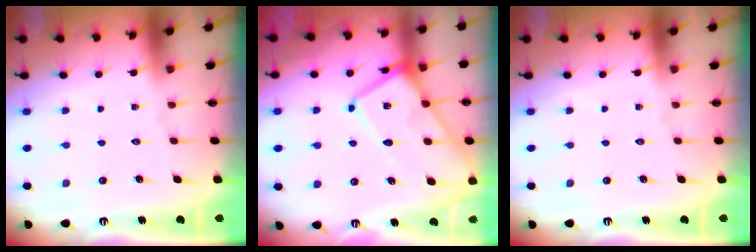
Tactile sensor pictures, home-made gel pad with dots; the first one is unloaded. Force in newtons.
{"total": 12.7, "press": 12.6, "slide": 1.6}
{"total": 0.0}